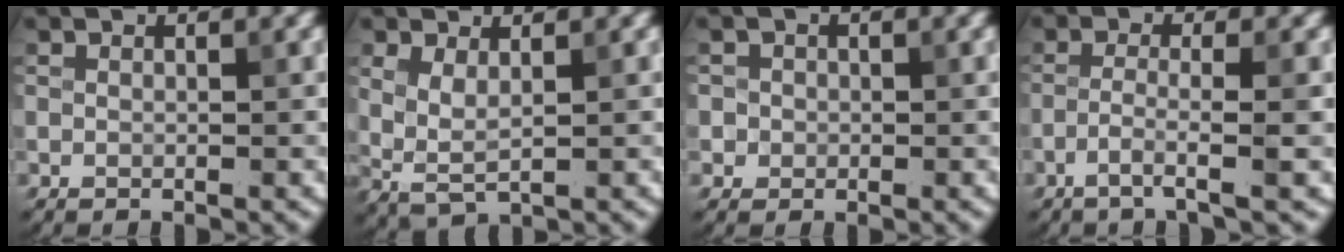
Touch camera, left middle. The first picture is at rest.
{"total": 2.5, "force": [0.8, 1.0, 2.2], "torque": [-0.055, -0.008, 0.017]}
{"total": 1.3, "force": [0.1, 1.3, 0.2], "torque": [0.014, -0.001, -0.002]}
{"total": 2.8, "force": [-1.3, 0.2, 2.5], "torque": [-0.040, 0.006, -0.037]}